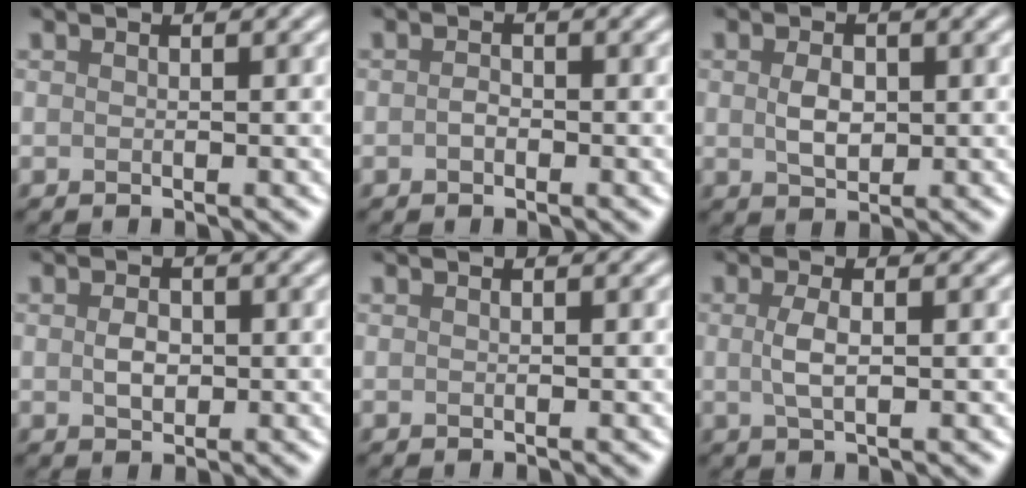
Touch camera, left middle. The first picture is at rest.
{"total": 0.9, "force": [-0.3, 0.6, 0.6], "torque": [-0.018, 0.001, -0.009]}
{"total": 2.5, "force": [0.1, 1.7, 1.9], "torque": [-0.044, 0.000, 0.005]}
{"total": 1.9, "force": [0.0, 1.4, 1.4], "torque": [-0.031, -0.001, 0.000]}
{"total": 0.0}
{"total": 2.0, "force": [0.1, 0.7, 1.9], "torque": [-0.047, 0.003, 0.002]}